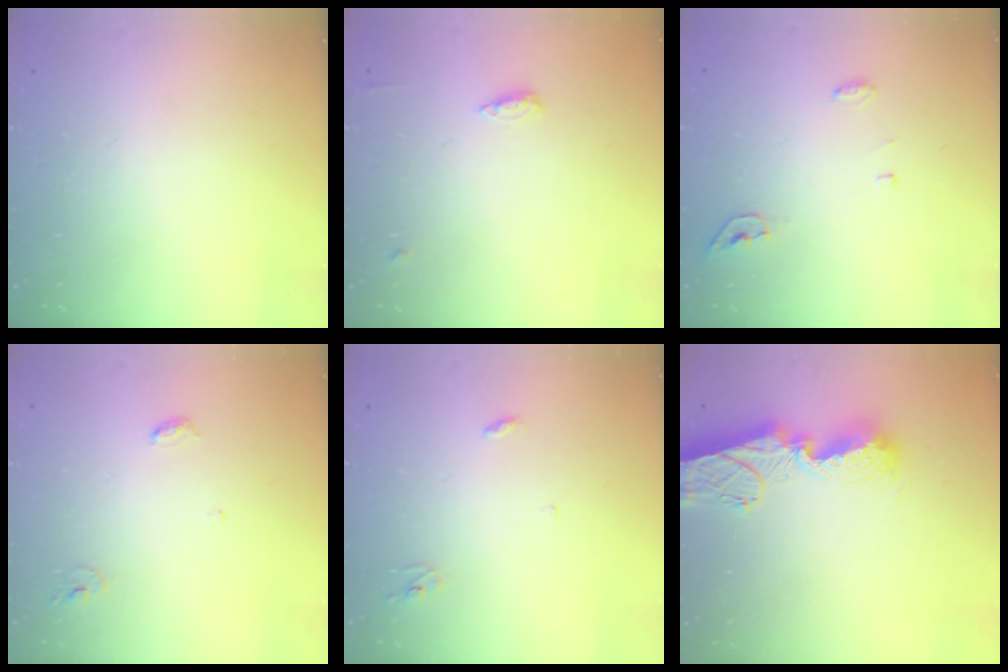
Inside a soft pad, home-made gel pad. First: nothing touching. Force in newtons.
{"total": 5.5, "press": 5.4, "slide": 1.0}
{"total": 4.5, "press": 4.2, "slide": 1.5}
{"total": 4.0, "press": 4.0, "slide": 0.3}
{"total": 2.8, "press": 2.8, "slide": 0.2}
{"total": 12.9, "press": 12.9, "slide": 1.4}